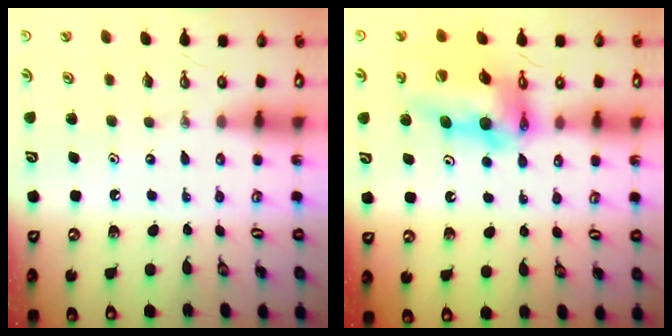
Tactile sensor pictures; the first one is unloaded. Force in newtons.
{"total": 16.2, "press": 16.1, "slide": 1.7}